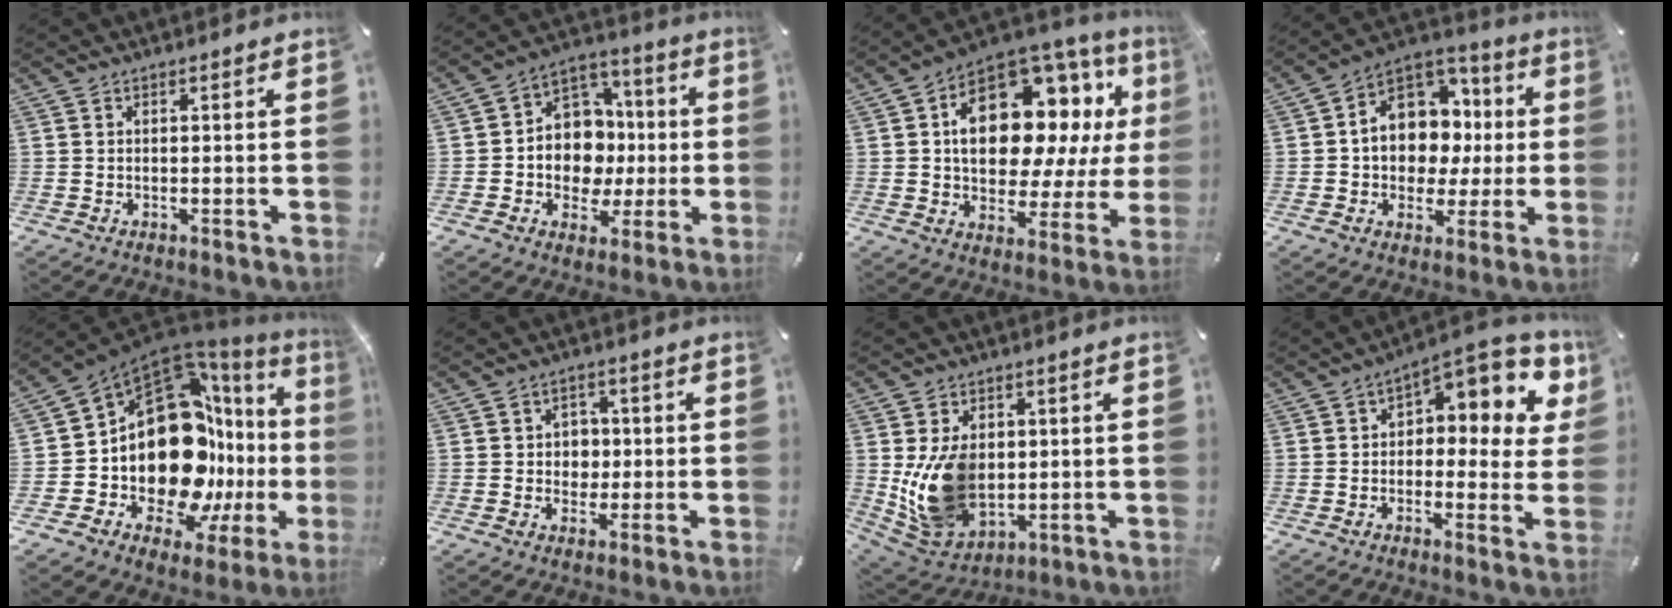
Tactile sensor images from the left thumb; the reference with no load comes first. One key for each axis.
{"total": 12.7, "fx": -1.6, "fy": 11.5, "fz": 4.9, "tx": -0.079, "ty": 0.010, "tz": -0.016}
{"total": 20.2, "fx": 5.7, "fy": 12.8, "fz": 14.6, "tx": -0.247, "ty": -0.034, "tz": 0.095}
{"total": 12.0, "fx": 1.0, "fy": 10.6, "fz": 5.4, "tx": -0.089, "ty": -0.017, "tz": 0.026}
{"total": 24.6, "fx": -0.9, "fy": 15.7, "fz": 19.0, "tx": -0.315, "ty": -0.091, "tz": 0.022}
{"total": 4.9, "fx": 0.1, "fy": 4.7, "fz": 1.5, "tx": -0.015, "ty": 0.003, "tz": -0.003}
{"total": 14.5, "fx": 0.6, "fy": 11.3, "fz": 9.0, "tx": -0.185, "ty": -0.007, "tz": 0.017}
{"total": 9.2, "fx": 4.3, "fy": 5.7, "fz": 5.9, "tx": -0.078, "ty": -0.034, "tz": 0.074}